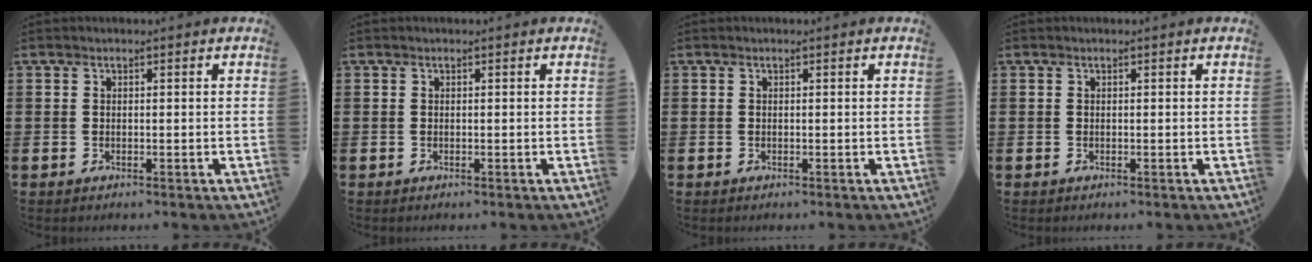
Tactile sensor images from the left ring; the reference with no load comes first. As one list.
[{"total": 0.0}, {"total": 0.0}, {"total": 0.0}]